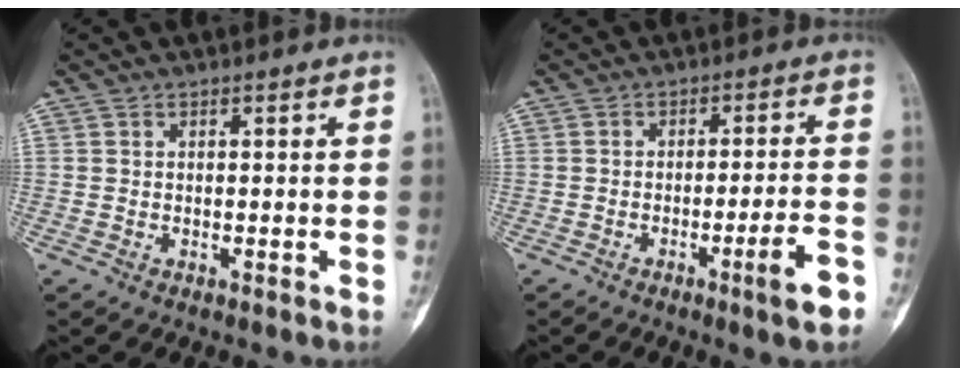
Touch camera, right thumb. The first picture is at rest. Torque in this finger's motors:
{"motor_torque": [1.01, 0.21, 0.30, -0.60, 0.23]}